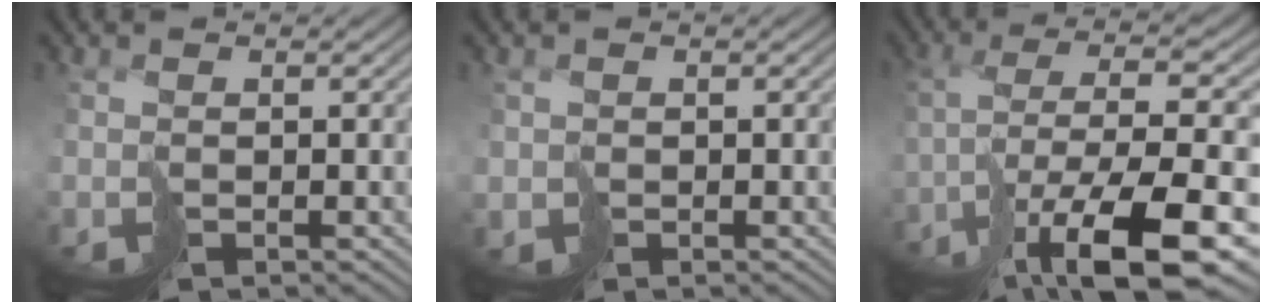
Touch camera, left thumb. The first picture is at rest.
{"total": 1.3, "force": [0.0, 1.3, 0.3], "torque": [-0.011, -0.003, -0.002]}
{"total": 14.8, "force": [-6.3, 4.3, 12.6], "torque": [-0.247, -0.014, -0.083]}